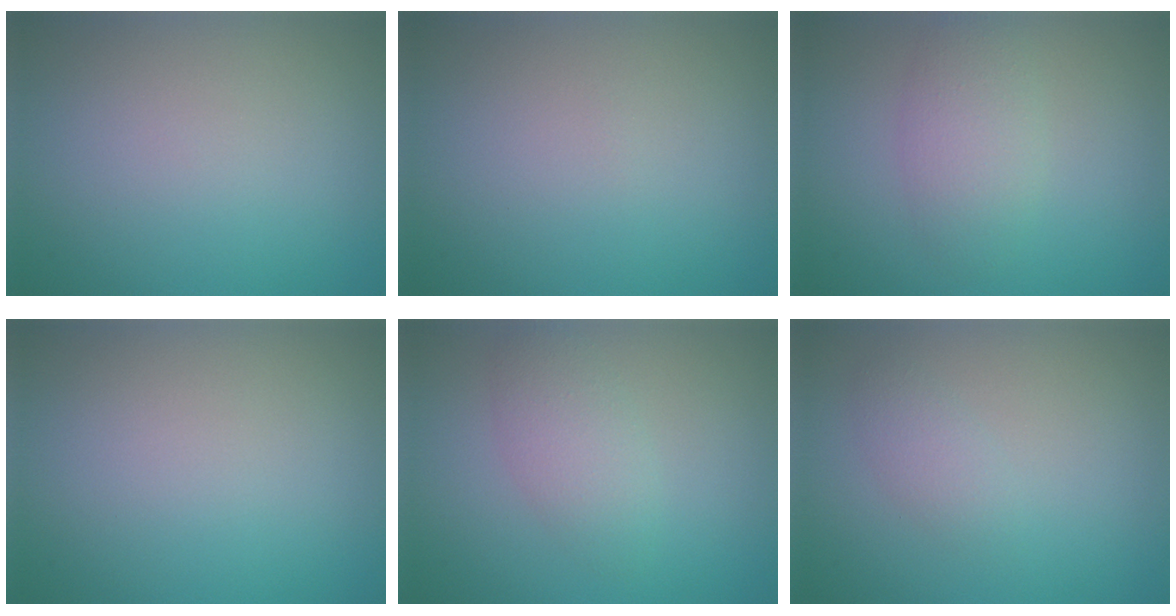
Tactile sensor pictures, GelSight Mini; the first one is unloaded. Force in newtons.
{"total": 0.0}
{"total": 3.0, "press": 3.0, "slide": 0.0}
{"total": 0.0}
{"total": 2.7, "press": 2.7, "slide": 0.1}
{"total": 1.4, "press": 1.4, "slide": 0.1}